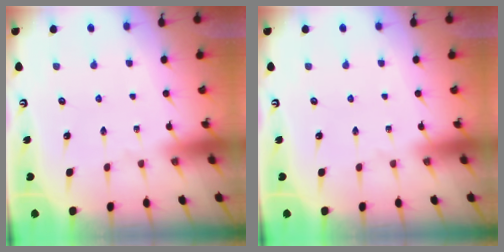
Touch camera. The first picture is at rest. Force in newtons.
{"total": 0.0}